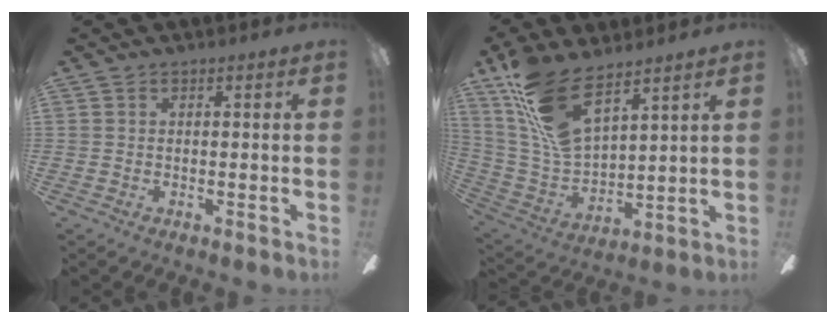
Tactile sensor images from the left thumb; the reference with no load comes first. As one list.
[{"total": 16.7, "force": [11.4, 6.5, 10.3], "torque": [-0.239, -0.062, 0.205]}]